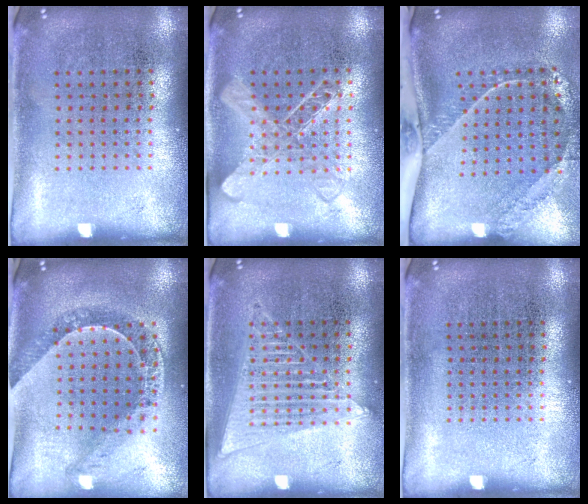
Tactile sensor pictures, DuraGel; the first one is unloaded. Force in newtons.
{"total": 1.4, "press": 1.4, "slide": 0.4}
{"total": 2.5, "press": 1.7, "slide": 1.9}
{"total": 1.2, "press": 1.2, "slide": 0.2}
{"total": 1.3, "press": 1.3, "slide": 0.1}
{"total": 0.0}